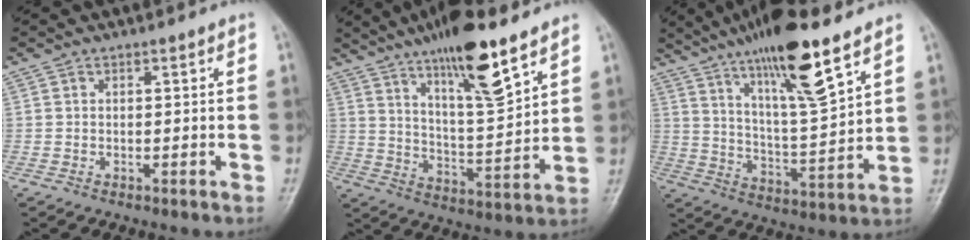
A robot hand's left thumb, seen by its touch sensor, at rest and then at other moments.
{"total": 15.8, "force": [10.4, 3.3, 11.4], "torque": [-0.181, -0.058, 0.184]}
{"total": 17.1, "force": [11.1, 2.8, 12.7], "torque": [-0.209, -0.057, 0.198]}